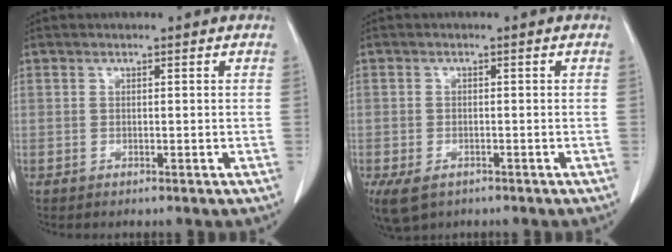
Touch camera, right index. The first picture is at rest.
{"total": 5.7, "force": [-3.4, 3.4, 3.0], "torque": [-0.060, -0.009, -0.049]}